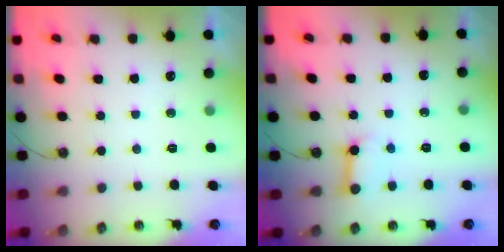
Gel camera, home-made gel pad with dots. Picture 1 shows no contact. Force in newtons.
{"total": 7.3, "press": 7.3, "slide": 0.9}